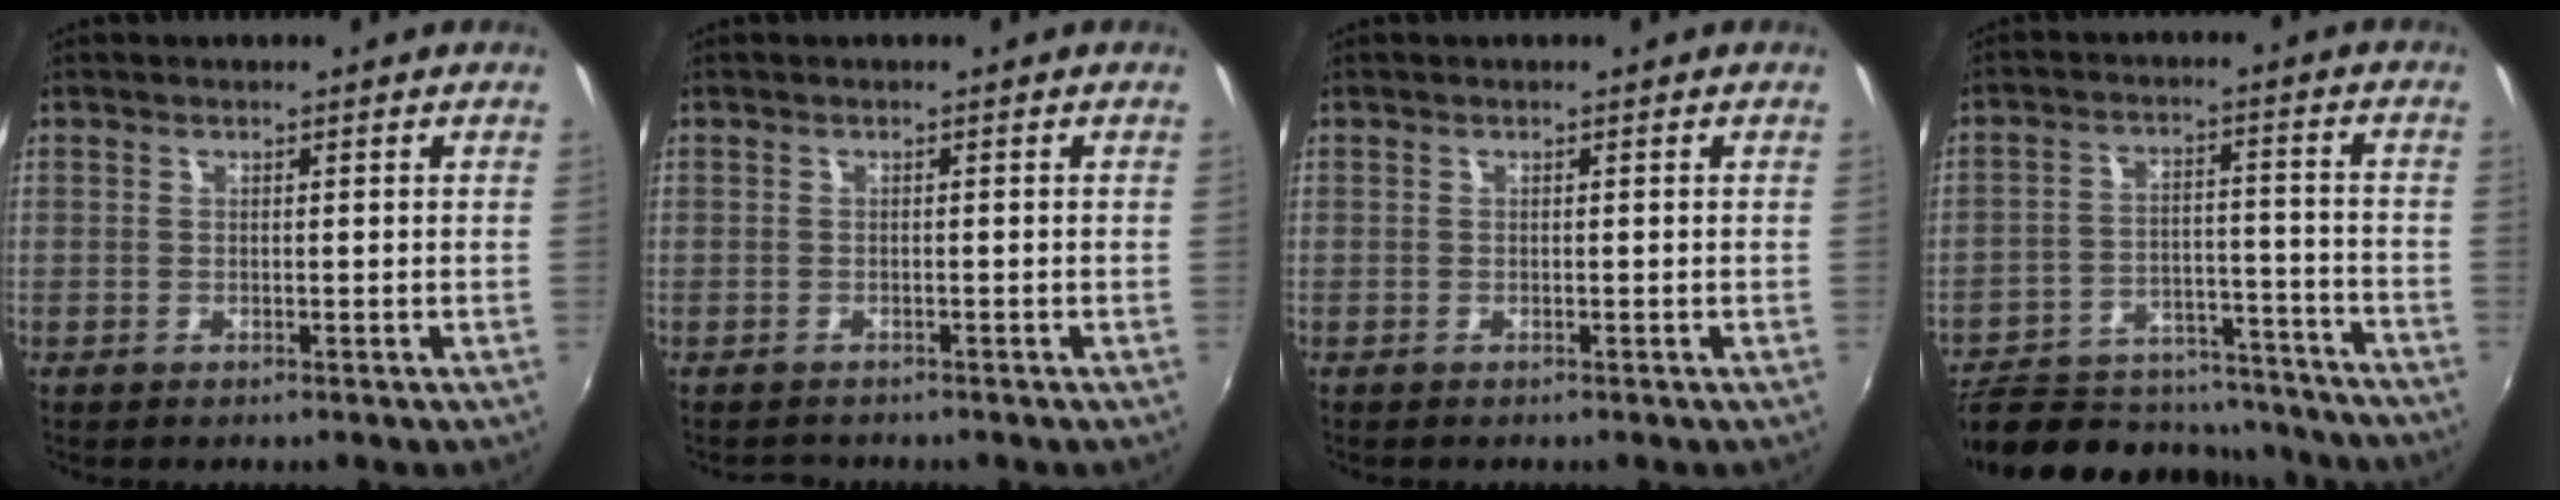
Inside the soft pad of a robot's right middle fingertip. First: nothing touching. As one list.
[{"total": 1.6, "force": [-1.5, 0.5, 0.1], "torque": [-0.005, -0.003, -0.022]}, {"total": 0.0}, {"total": 23.9, "force": [-20.4, 8.9, 8.7], "torque": [-0.174, 0.014, -0.265]}]